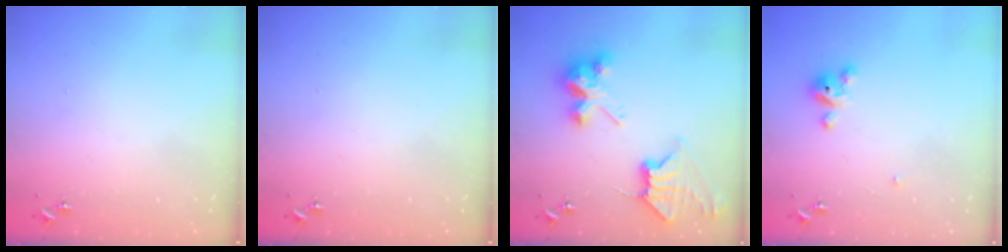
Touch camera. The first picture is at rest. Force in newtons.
{"total": 0.0}
{"total": 11.2, "press": 11.2, "slide": 1.3}
{"total": 5.2, "press": 5.2, "slide": 0.4}